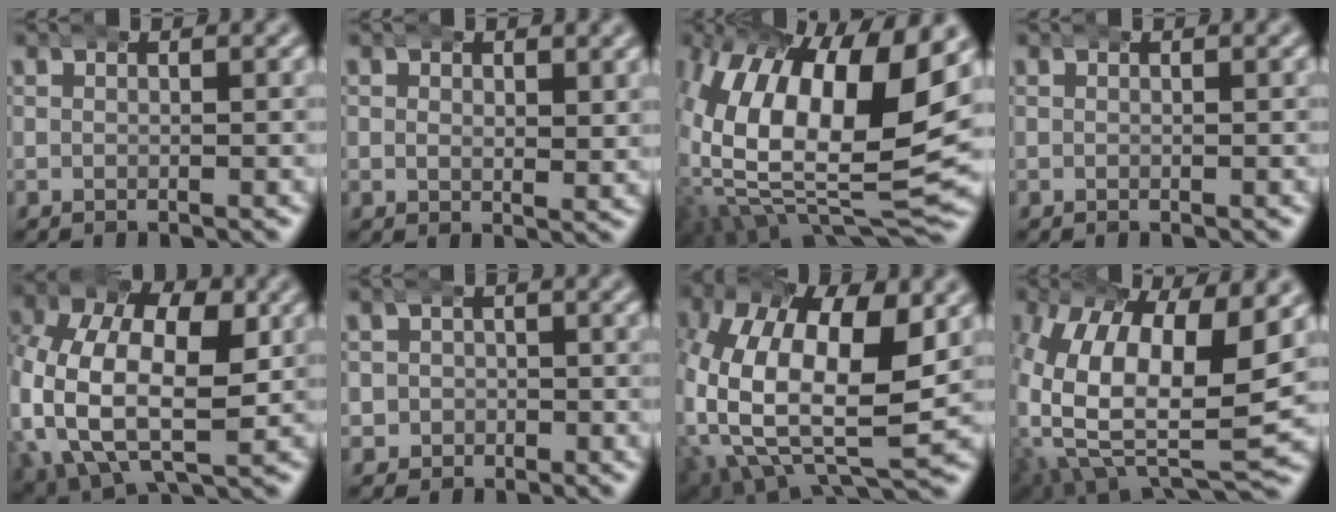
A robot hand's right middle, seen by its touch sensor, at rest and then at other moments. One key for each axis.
{"total": 1.4, "fx": 0.7, "fy": 0.9, "fz": 0.8, "tx": -0.013, "ty": -0.008, "tz": 0.017}
{"total": 17.6, "fx": -0.3, "fy": 9.3, "fz": 14.9, "tx": -0.246, "ty": -0.021, "tz": 0.011}
{"total": 0.0}
{"total": 13.7, "fx": -0.1, "fy": 10.4, "fz": 9.0, "tx": -0.209, "ty": -0.046, "tz": 0.003}
{"total": 3.7, "fx": -1.1, "fy": 3.5, "fz": 0.3, "tx": -0.014, "ty": -0.013, "tz": -0.022}
{"total": 14.8, "fx": -0.4, "fy": 9.6, "fz": 11.3, "tx": -0.239, "ty": -0.046, "tz": 0.017}
{"total": 15.1, "fx": -0.8, "fy": 9.4, "fz": 11.8, "tx": -0.244, "ty": -0.051, "tz": 0.012}